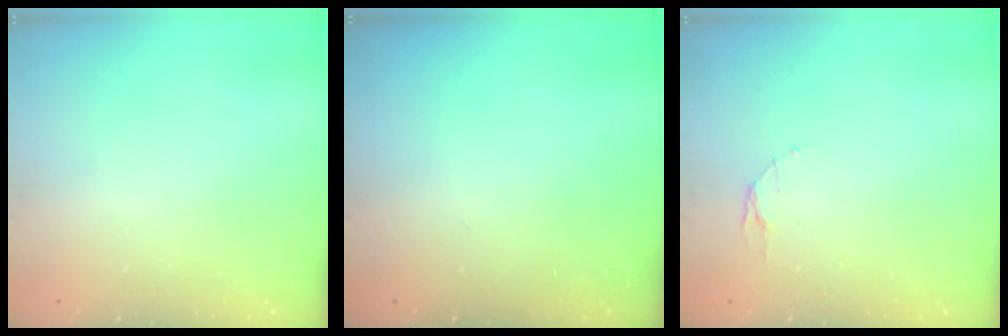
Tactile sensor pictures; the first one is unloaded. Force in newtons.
{"total": 0.0}
{"total": 3.5, "press": 3.4, "slide": 0.4}